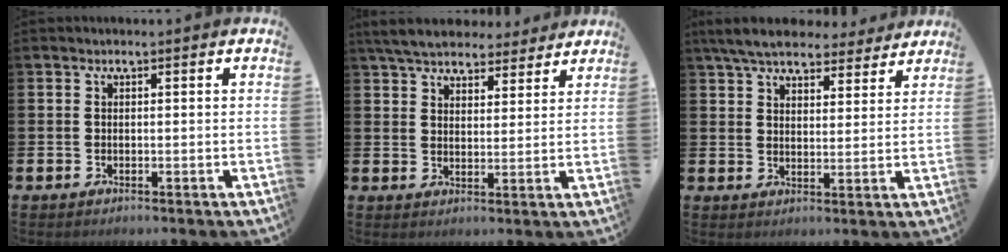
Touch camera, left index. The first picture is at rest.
{"total": 6.2, "force": [5.8, 1.7, 1.3], "torque": [-0.040, -0.026, 0.104]}
{"total": 6.9, "force": [6.4, 1.8, 1.9], "torque": [-0.054, -0.028, 0.116]}